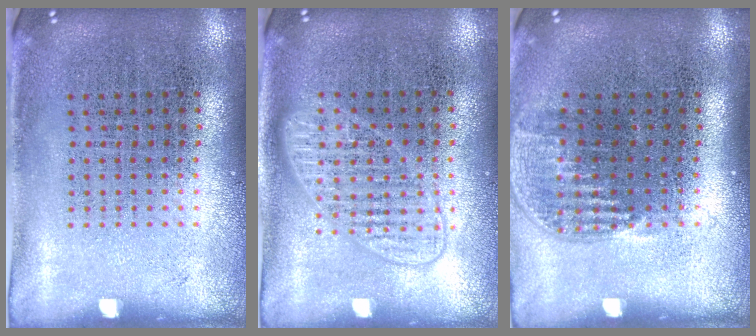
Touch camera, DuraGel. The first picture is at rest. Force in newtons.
{"total": 1.5, "press": 1.4, "slide": 0.2}
{"total": 1.1, "press": 0.9, "slide": 0.6}